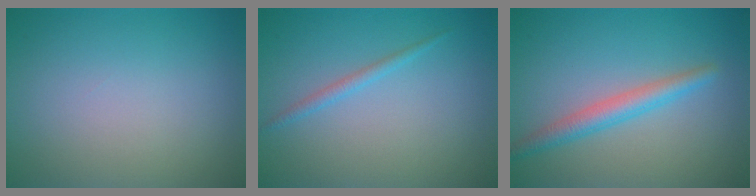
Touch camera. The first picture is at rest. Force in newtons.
{"total": 1.1, "press": 1.1, "slide": 0.1}
{"total": 2.8, "press": 2.8, "slide": 0.0}